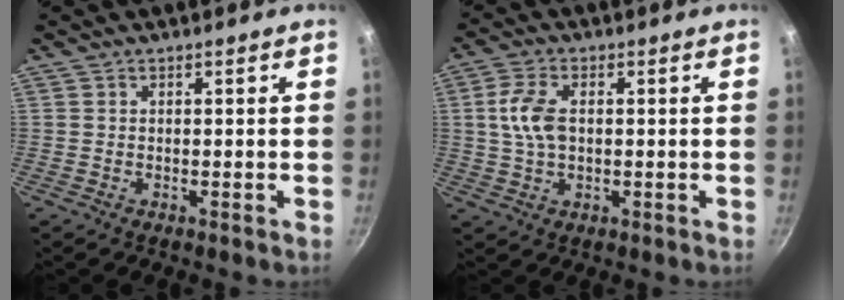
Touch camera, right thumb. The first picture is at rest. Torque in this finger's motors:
{"motor_torque": [-0.45, 0.65, 0.38, 0.89, 0.02]}